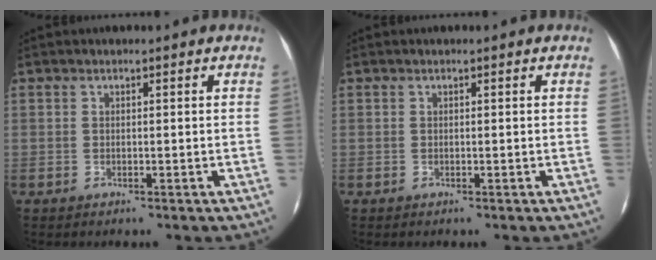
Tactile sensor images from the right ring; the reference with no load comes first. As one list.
[{"total": 0.0}]